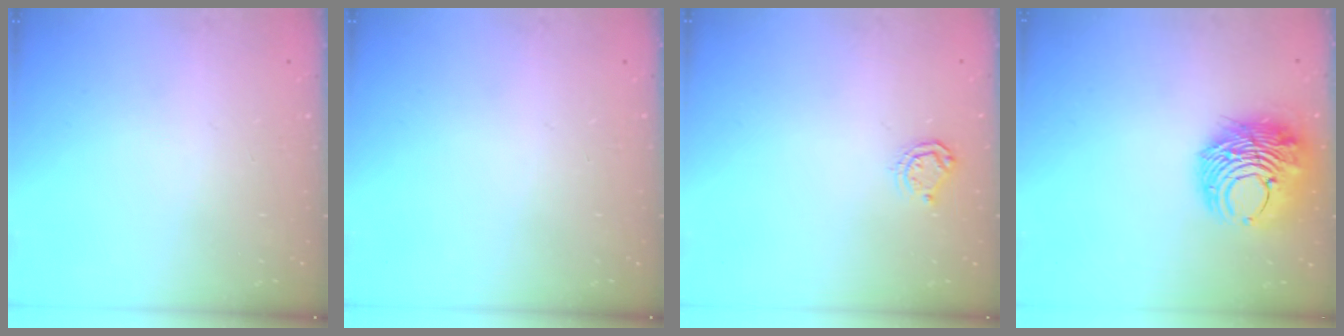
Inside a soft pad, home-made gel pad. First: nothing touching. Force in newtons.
{"total": 0.0}
{"total": 5.6, "press": 5.6, "slide": 0.5}
{"total": 11.4, "press": 11.4, "slide": 1.3}